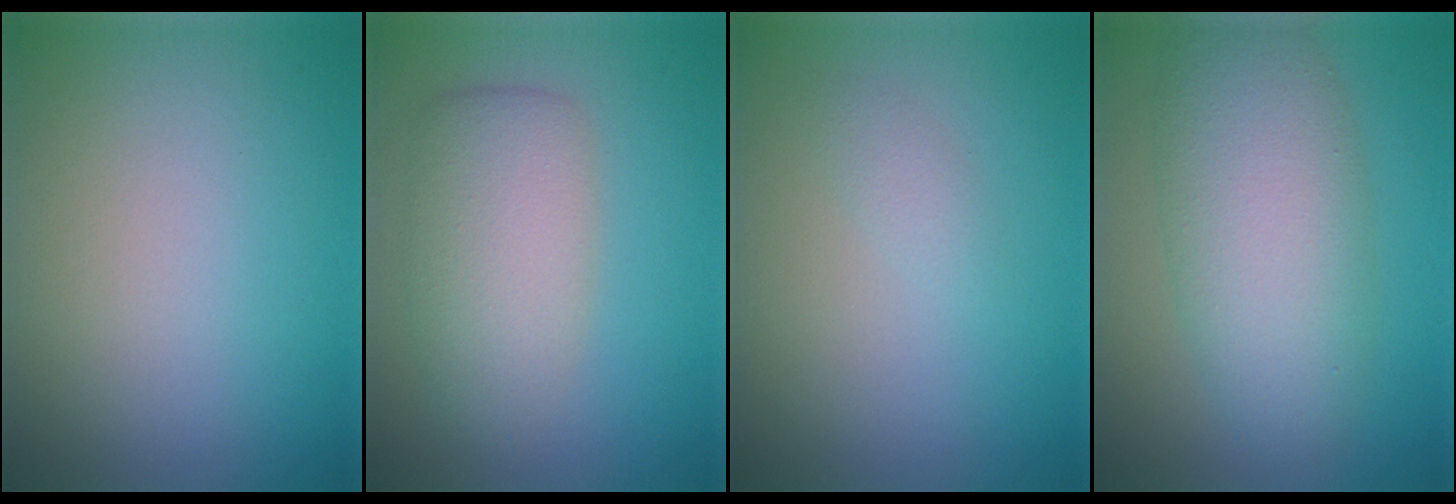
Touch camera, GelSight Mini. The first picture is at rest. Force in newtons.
{"total": 5.1, "press": 5.0, "slide": 0.5}
{"total": 1.0, "press": 1.0, "slide": 0.1}
{"total": 7.5, "press": 7.5, "slide": 0.4}